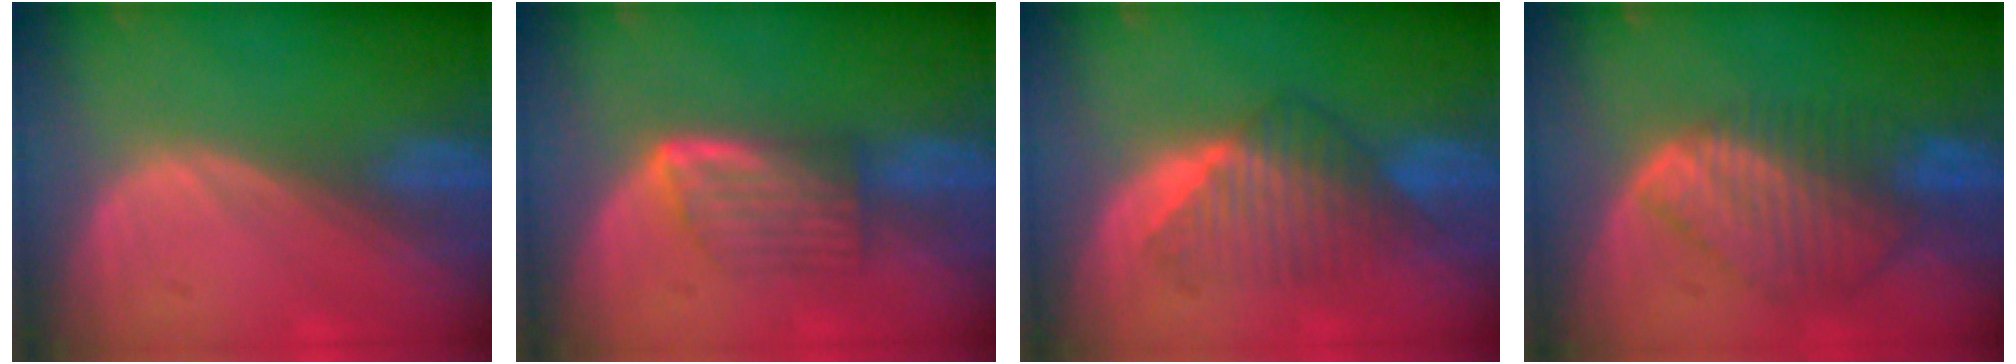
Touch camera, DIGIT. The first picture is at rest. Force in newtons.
{"total": 5.8, "press": 5.4, "slide": 2.0}
{"total": 6.7, "press": 6.6, "slide": 1.0}
{"total": 8.4, "press": 7.5, "slide": 3.8}